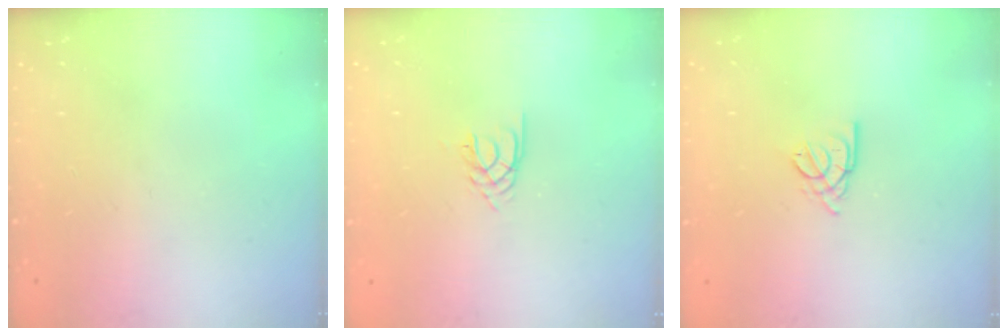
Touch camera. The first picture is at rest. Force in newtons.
{"total": 1.9, "press": 1.9, "slide": 0.2}
{"total": 2.3, "press": 2.3, "slide": 0.5}